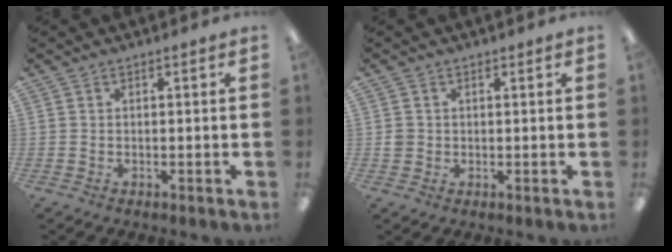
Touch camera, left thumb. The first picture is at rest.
{"total": 2.2, "force": [0.3, 2.2, 0.3], "torque": [-0.001, 0.001, 0.002]}